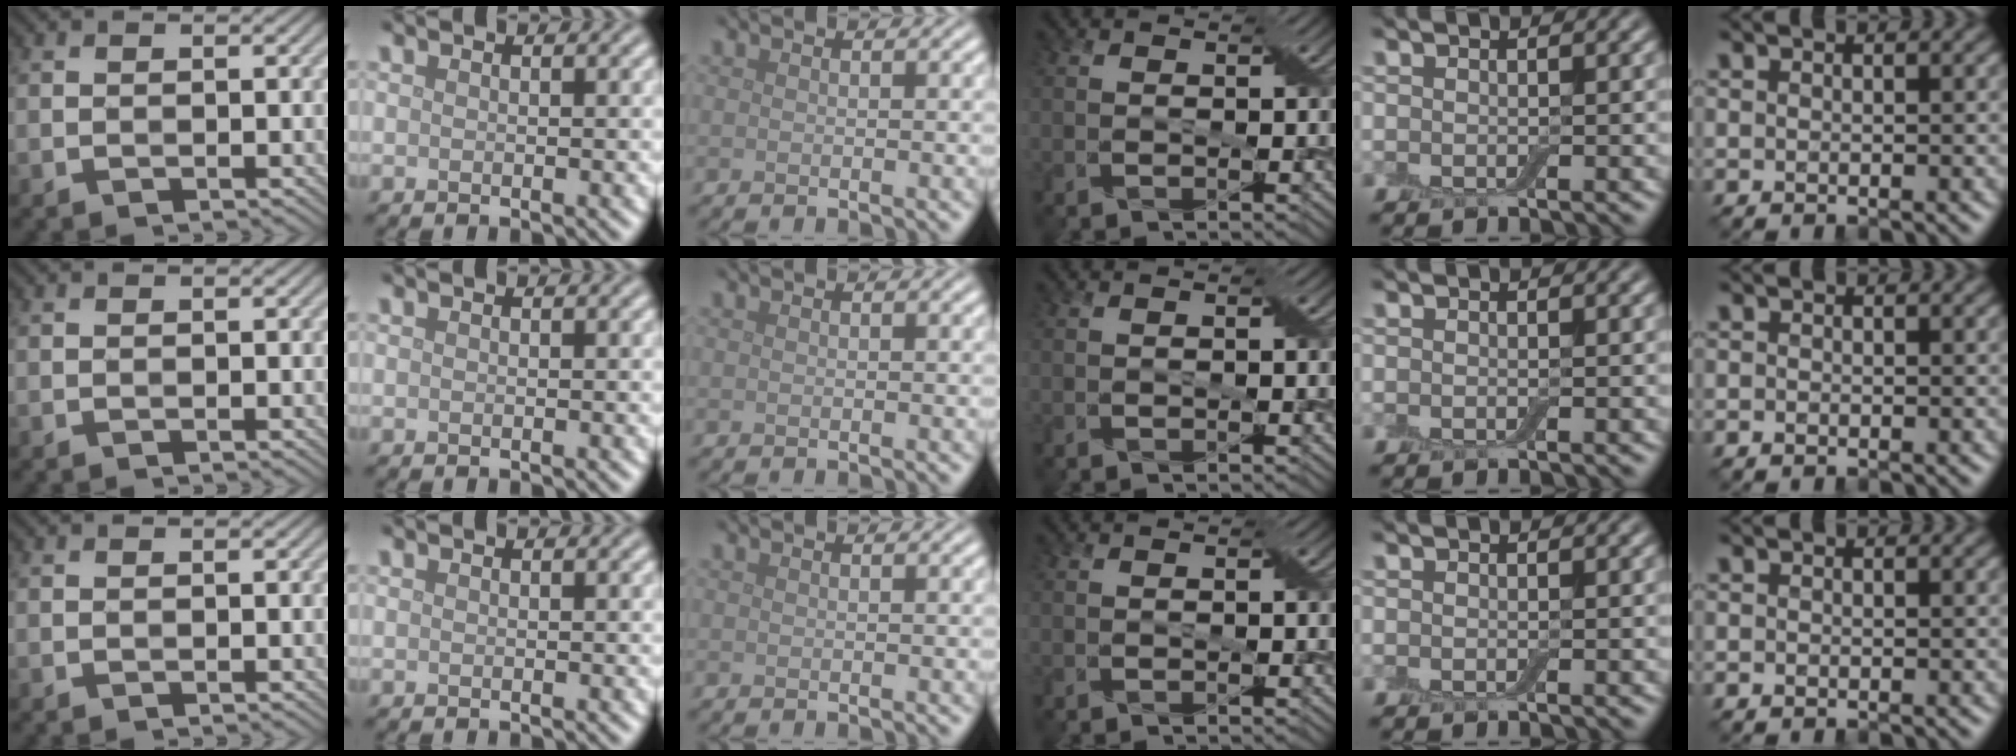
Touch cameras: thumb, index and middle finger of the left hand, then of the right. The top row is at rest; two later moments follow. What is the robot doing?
{"motion": "pour", "object": "bowl"}